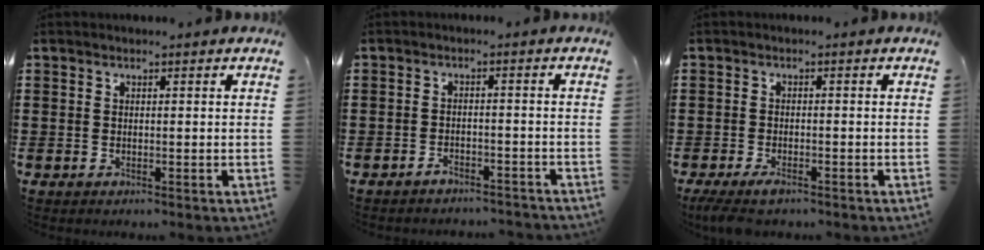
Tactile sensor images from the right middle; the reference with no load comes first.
{"total": 2.4, "force": [-2.3, 0.3, 0.3], "torque": [-0.011, 0.002, -0.048]}
{"total": 2.5, "force": [-1.9, 0.6, 1.5], "torque": [-0.040, -0.005, -0.040]}